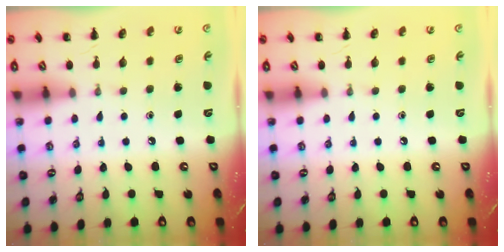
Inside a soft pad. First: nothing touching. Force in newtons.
{"total": 0.0}